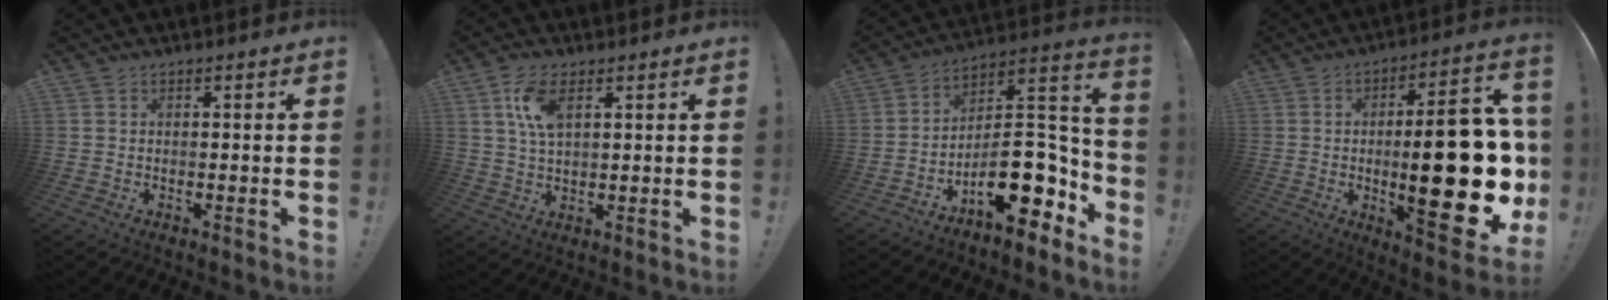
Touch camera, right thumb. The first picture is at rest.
{"total": 8.1, "force": [3.1, 4.0, 6.3], "torque": [-0.118, -0.003, 0.055]}
{"total": 18.8, "force": [-7.5, 9.0, 14.6], "torque": [-0.204, 0.045, -0.110]}
{"total": 28.7, "force": [-2.3, 9.1, 27.1], "torque": [-0.413, -0.011, -0.033]}